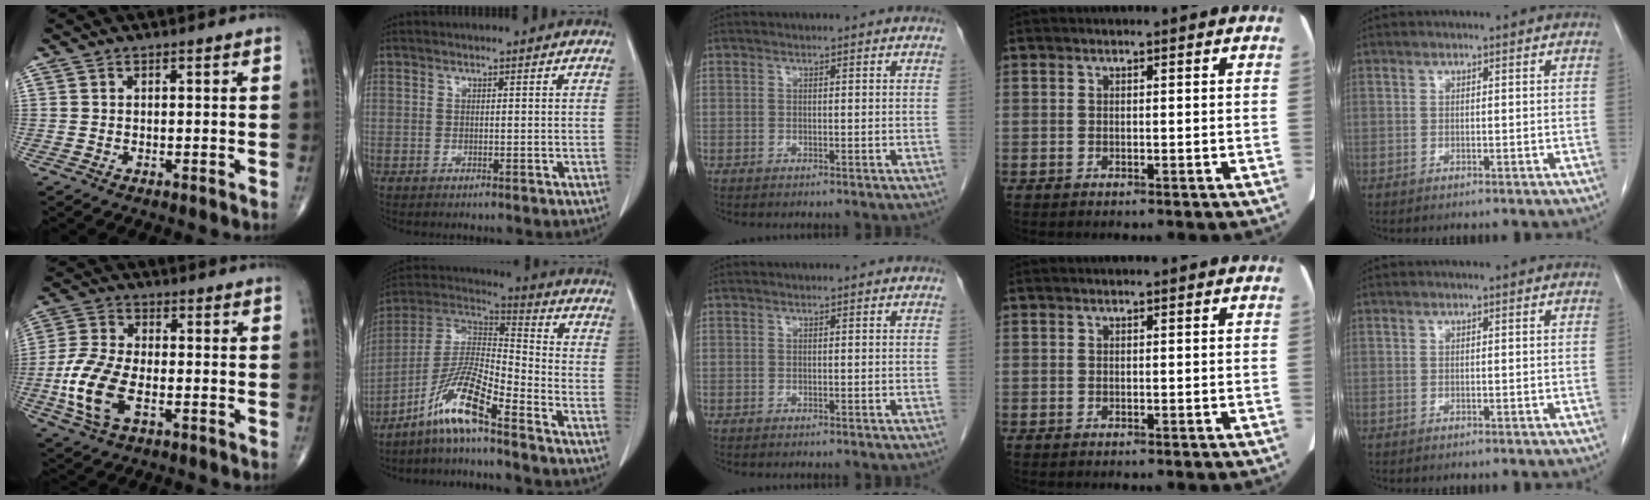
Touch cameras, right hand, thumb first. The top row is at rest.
{"thumb": {"total": 11.8, "force": [-3.4, 6.0, 9.5], "torque": [-0.216, 0.010, -0.069]}, "index": {"total": 11.2, "force": [-7.6, 0.5, 8.2], "torque": [-0.169, 0.002, -0.152]}}